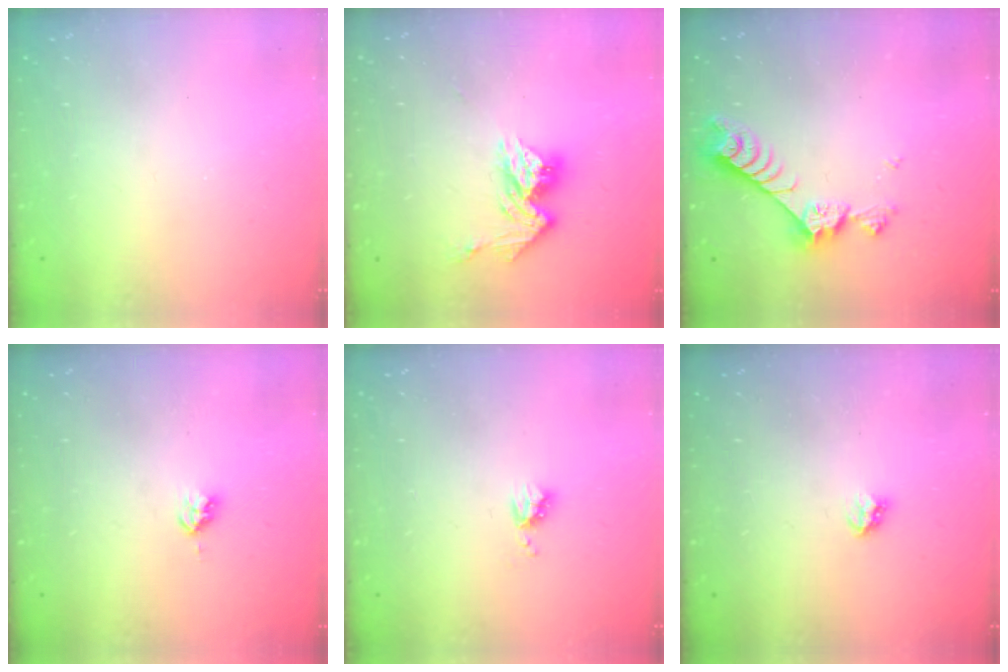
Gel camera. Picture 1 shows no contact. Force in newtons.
{"total": 11.2, "press": 11.2, "slide": 0.9}
{"total": 8.5, "press": 8.4, "slide": 1.4}
{"total": 2.8, "press": 2.8, "slide": 0.2}
{"total": 4.1, "press": 4.0, "slide": 0.5}
{"total": 2.8, "press": 2.8, "slide": 0.5}